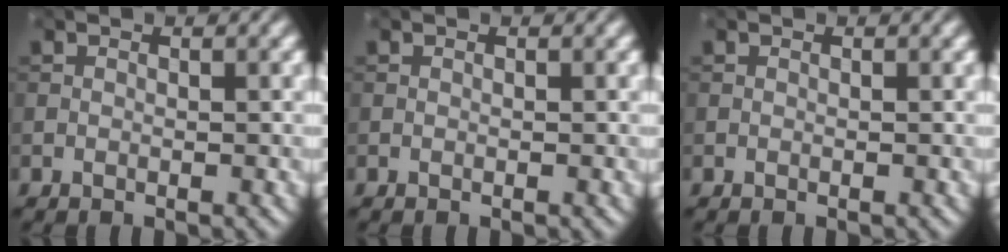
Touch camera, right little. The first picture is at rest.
{"total": 0.0}
{"total": 0.0}